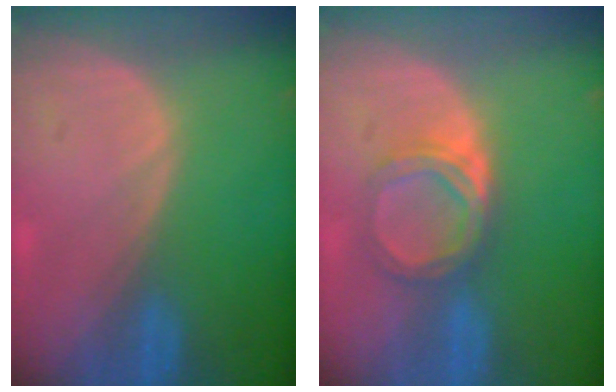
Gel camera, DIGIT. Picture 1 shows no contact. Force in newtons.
{"total": 5.4, "press": 4.8, "slide": 2.5}